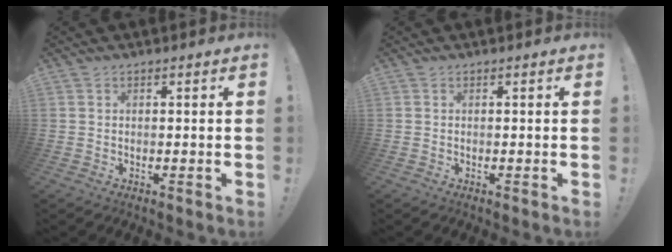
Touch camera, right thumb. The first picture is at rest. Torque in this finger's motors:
{"motor_torque": [0.00, 0.00, 0.00, 0.00, 0.00]}